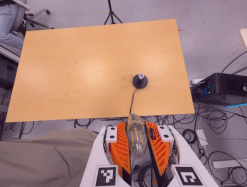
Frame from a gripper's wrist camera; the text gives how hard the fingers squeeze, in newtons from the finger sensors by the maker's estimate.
{"total": 19.0, "left": 20.8, "right": 17.2}